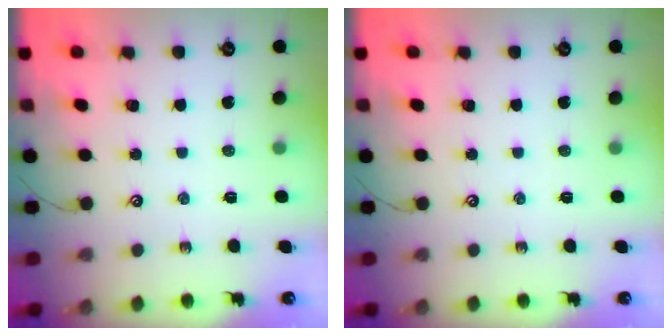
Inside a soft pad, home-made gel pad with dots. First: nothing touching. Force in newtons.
{"total": 0.0}